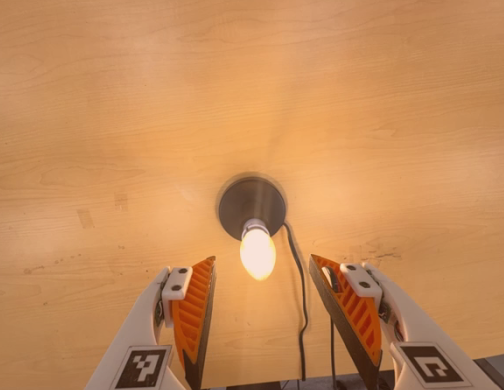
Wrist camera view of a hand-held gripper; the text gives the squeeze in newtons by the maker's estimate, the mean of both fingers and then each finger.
{"total": 0.0}